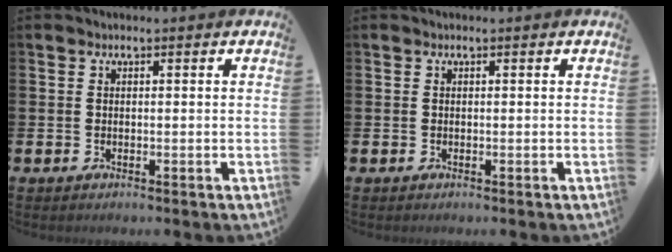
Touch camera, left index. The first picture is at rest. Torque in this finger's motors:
{"motor_torque": [0.00, 0.00, 0.00, 0.00]}